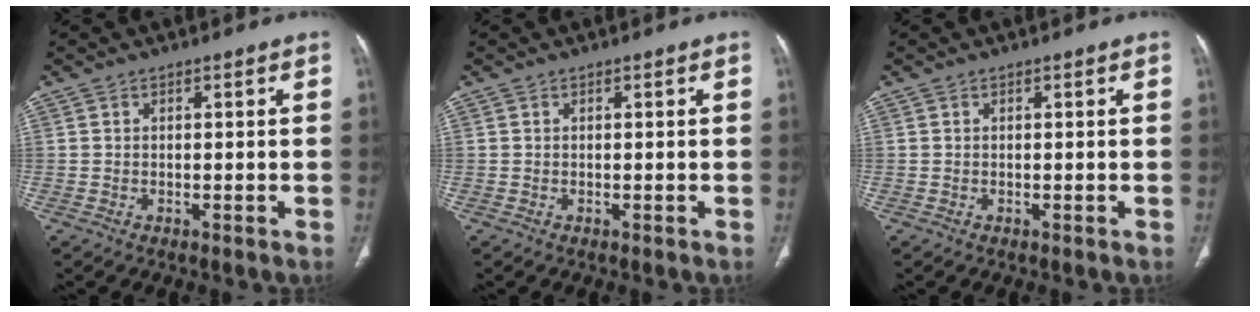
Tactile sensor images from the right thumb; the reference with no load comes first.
{"total": 0.0}
{"total": 0.0}